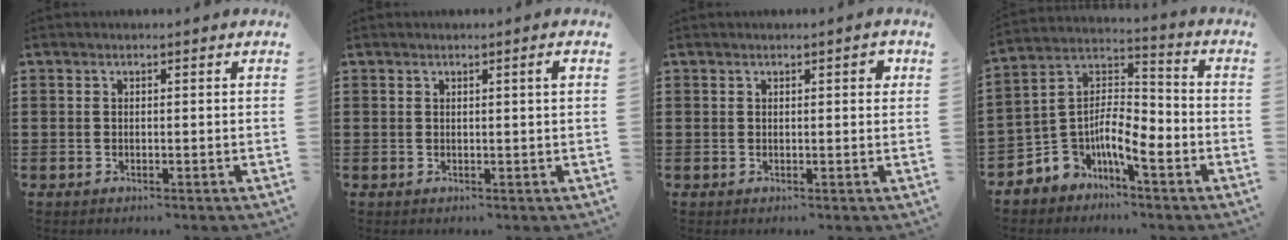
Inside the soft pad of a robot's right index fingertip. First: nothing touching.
{"total": 1.1, "force": [0.3, -0.2, 1.1], "torque": [-0.019, -0.001, 0.003]}
{"total": 1.2, "force": [0.3, 0.3, 1.1], "torque": [-0.013, 0.001, 0.001]}
{"total": 6.7, "force": [-3.4, 4.1, 4.2], "torque": [-0.101, -0.019, -0.070]}